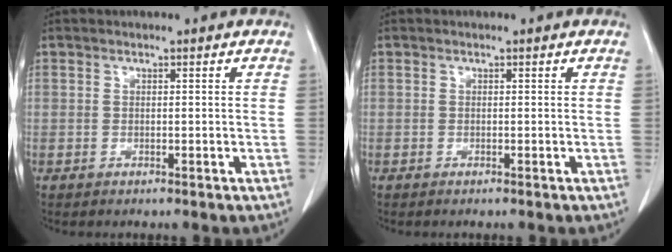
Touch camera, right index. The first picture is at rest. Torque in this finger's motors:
{"motor_torque": [0.09, -0.05, 0.02, 0.02]}